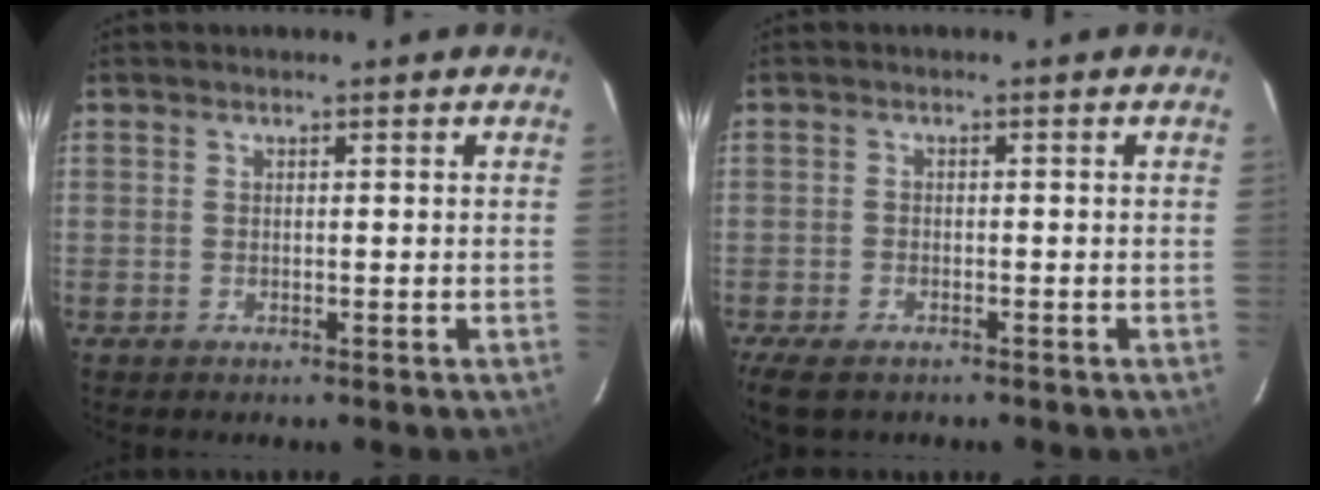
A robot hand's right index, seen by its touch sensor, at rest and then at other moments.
{"total": 6.0, "force": [-4.4, 2.6, 3.1], "torque": [-0.082, -0.021, -0.082]}